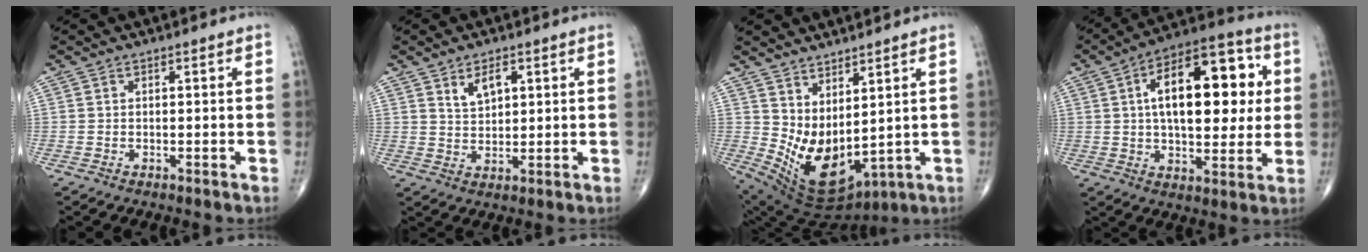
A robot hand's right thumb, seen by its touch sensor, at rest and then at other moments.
{"total": 4.7, "force": [2.3, 2.5, 3.2], "torque": [-0.046, -0.015, 0.043]}
{"total": 13.1, "force": [3.3, 6.3, 11.0], "torque": [-0.195, -0.042, 0.091]}
{"total": 21.5, "force": [4.0, 10.7, 18.2], "torque": [-0.243, 0.011, 0.052]}